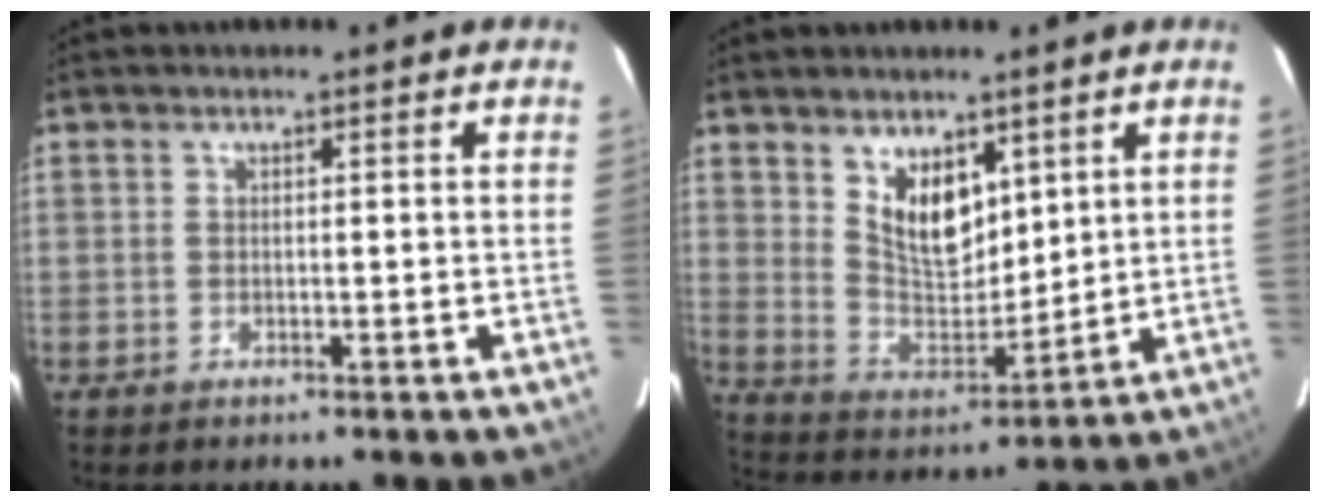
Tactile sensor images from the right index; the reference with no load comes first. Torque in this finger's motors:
{"motor_torque": [0.39, 0.25, 0.21, 0.08]}